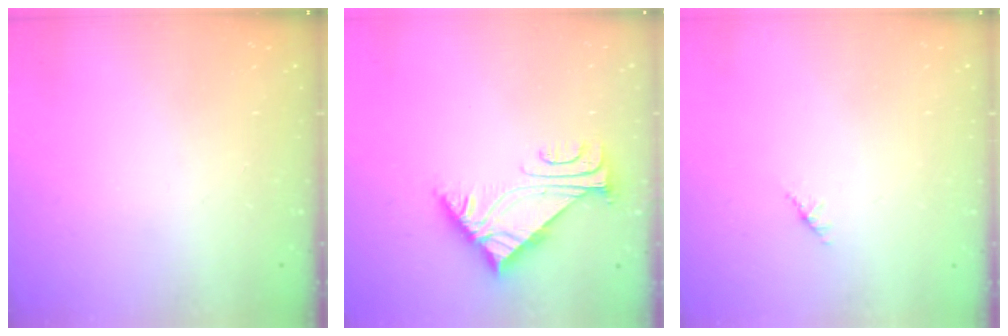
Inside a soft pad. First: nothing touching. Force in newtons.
{"total": 4.9, "press": 4.9, "slide": 0.7}
{"total": 1.4, "press": 1.3, "slide": 0.4}